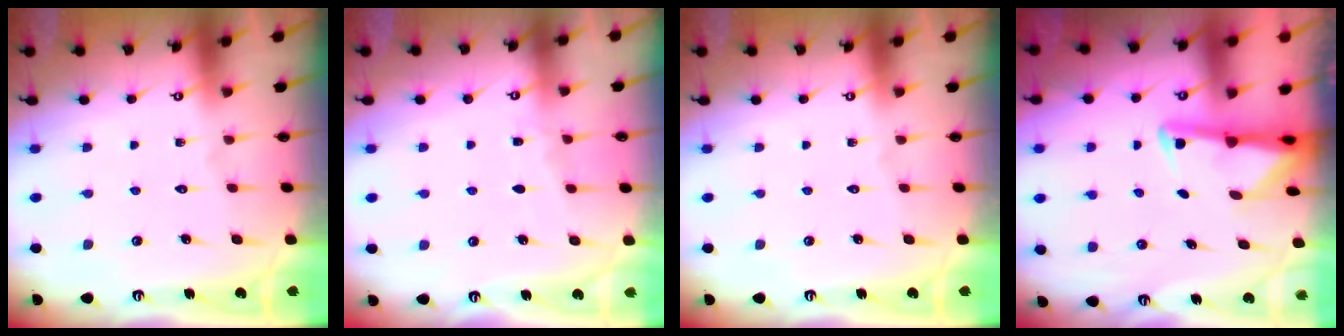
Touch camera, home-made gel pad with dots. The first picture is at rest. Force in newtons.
{"total": 3.2, "press": 3.1, "slide": 0.3}
{"total": 0.0}
{"total": 2.8, "press": 2.7, "slide": 0.7}